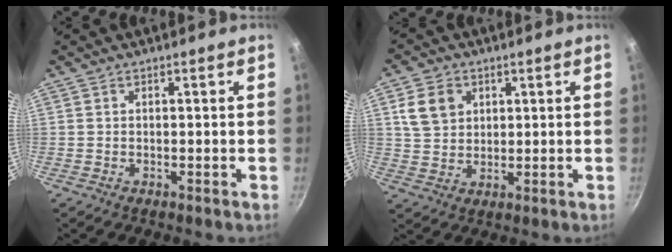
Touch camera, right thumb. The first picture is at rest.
{"total": 7.4, "force": [2.5, 5.9, 3.7], "torque": [-0.046, 0.000, 0.048]}